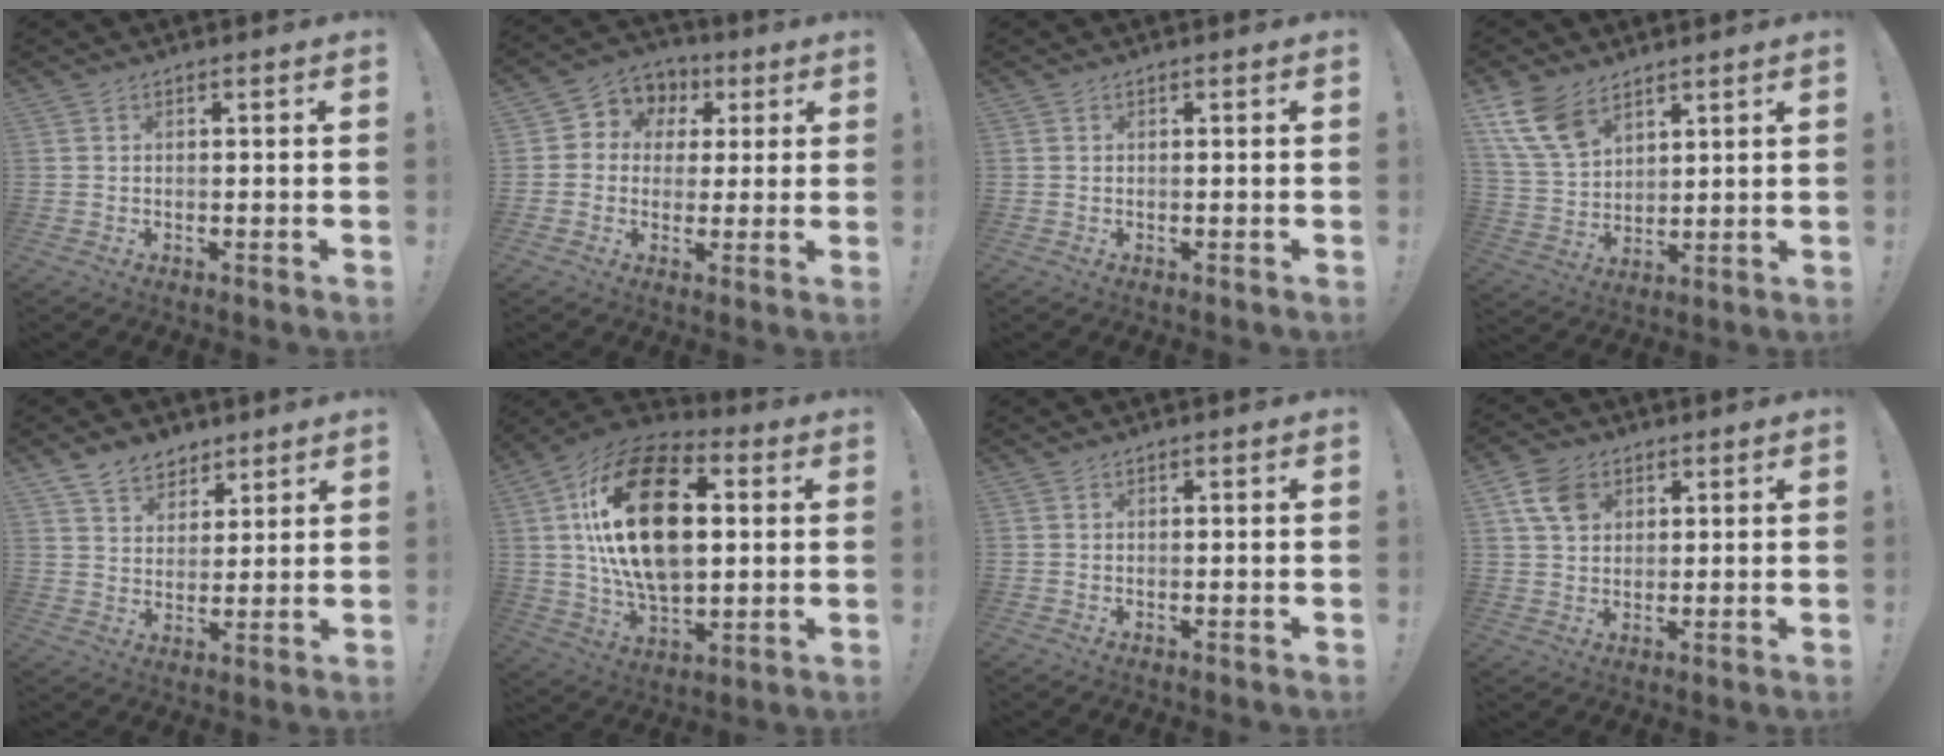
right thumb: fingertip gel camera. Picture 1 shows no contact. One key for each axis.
{"total": 6.6, "fx": 0.6, "fy": 6.3, "fz": 1.9, "tx": -0.025, "ty": -0.004, "tz": 0.016}
{"total": 0.0}
{"total": 12.1, "fx": 7.8, "fy": 6.9, "fz": 6.2, "tx": -0.132, "ty": -0.033, "tz": 0.153}
{"total": 8.6, "fx": 6.3, "fy": 5.5, "fz": 1.9, "tx": -0.033, "ty": -0.042, "tz": 0.125}
{"total": 27.5, "fx": 5.1, "fy": 16.1, "fz": 21.7, "tx": -0.394, "ty": -0.010, "tz": 0.085}
{"total": 0.0}
{"total": 8.8, "fx": 3.9, "fy": 6.4, "fz": 4.5, "tx": -0.084, "ty": 0.000, "tz": 0.081}